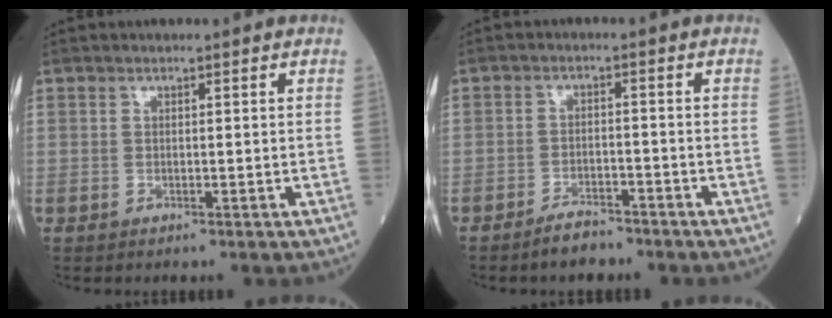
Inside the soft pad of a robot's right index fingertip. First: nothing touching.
{"total": 3.6, "force": [-3.2, 1.0, 1.4], "torque": [-0.029, 0.000, -0.055]}